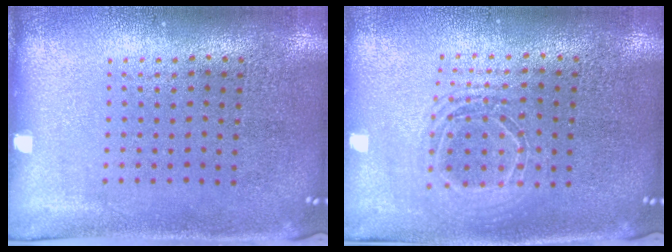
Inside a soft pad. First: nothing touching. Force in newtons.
{"total": 1.7, "press": 1.5, "slide": 0.9}